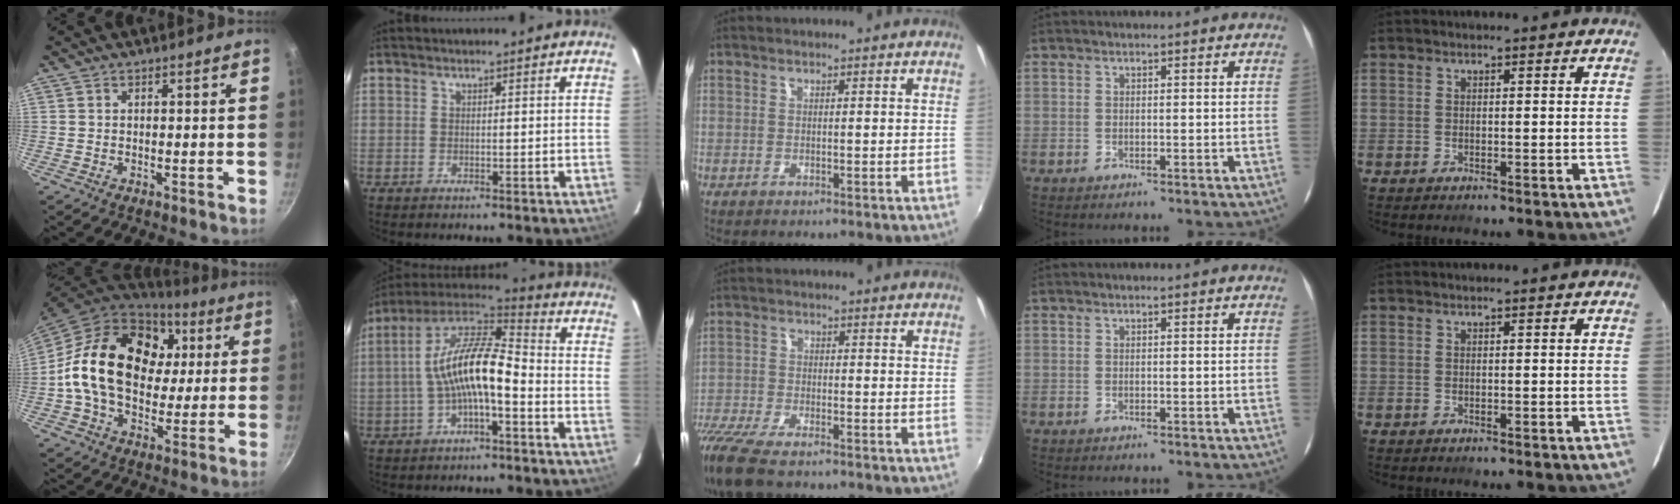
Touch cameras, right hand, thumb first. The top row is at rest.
{"thumb": {"total": 23.9, "force": [3.8, 16.9, 16.5], "torque": [-0.260, 0.016, 0.059]}, "index": {"total": 13.3, "force": [-2.9, 4.3, 12.3], "torque": [-0.238, 0.020, -0.056]}, "middle": {"total": 12.9, "force": [-10.3, 3.8, 6.8], "torque": [-0.174, -0.046, -0.195]}}